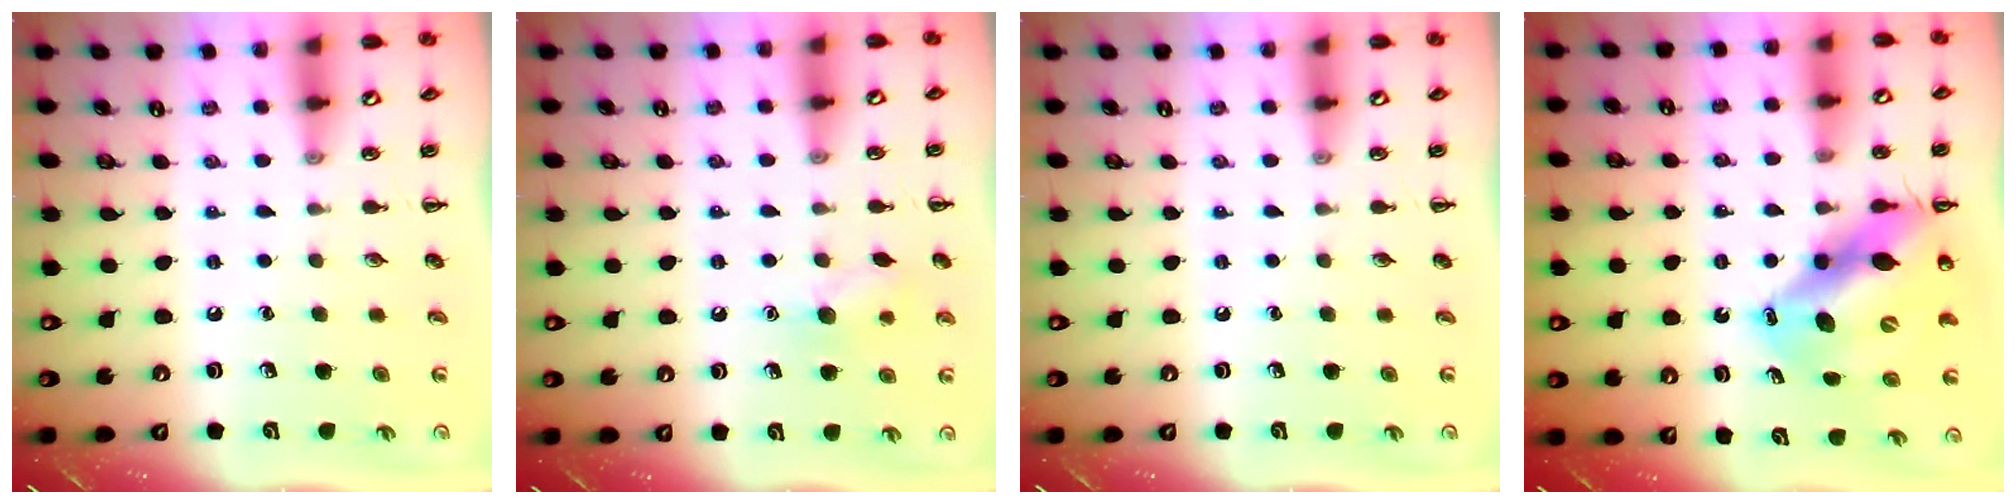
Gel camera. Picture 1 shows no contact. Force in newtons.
{"total": 7.7, "press": 7.6, "slide": 1.4}
{"total": 0.0}
{"total": 14.8, "press": 14.2, "slide": 4.2}